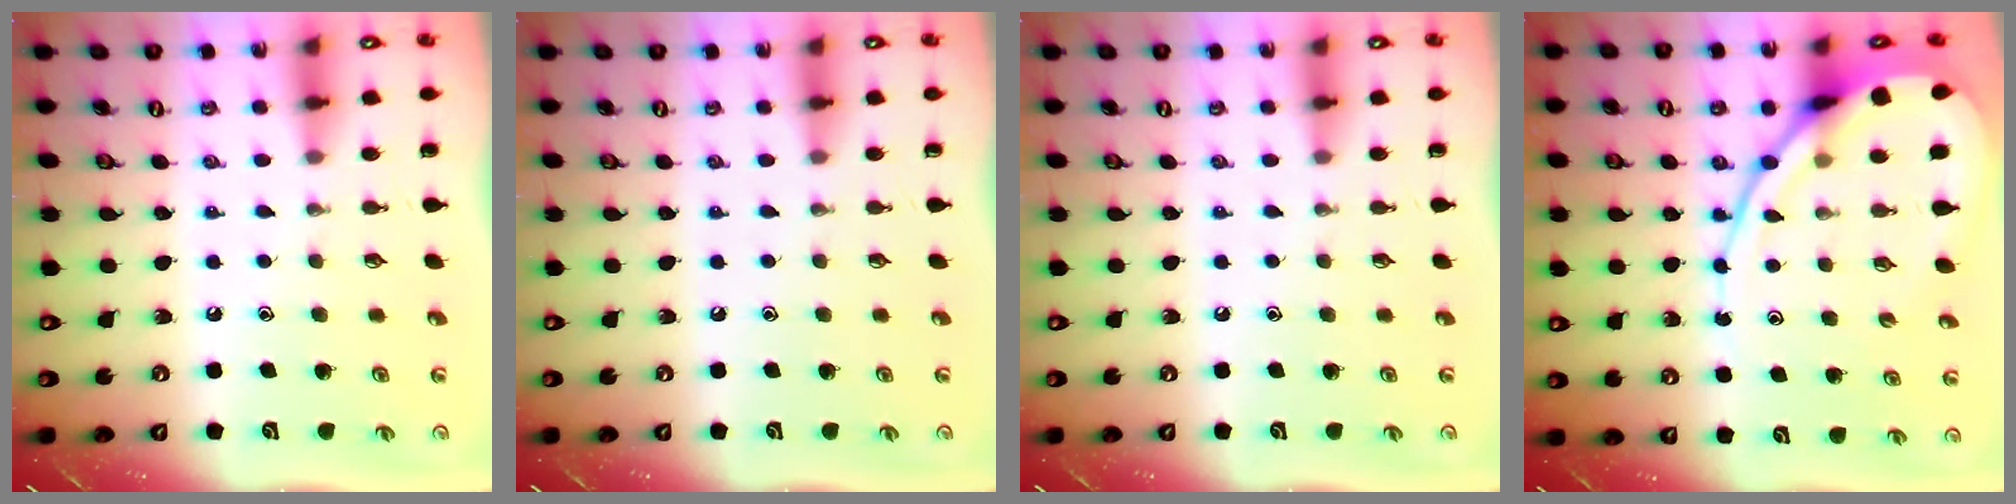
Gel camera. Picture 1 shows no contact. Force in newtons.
{"total": 0.0}
{"total": 0.0}
{"total": 12.7, "press": 12.6, "slide": 1.2}